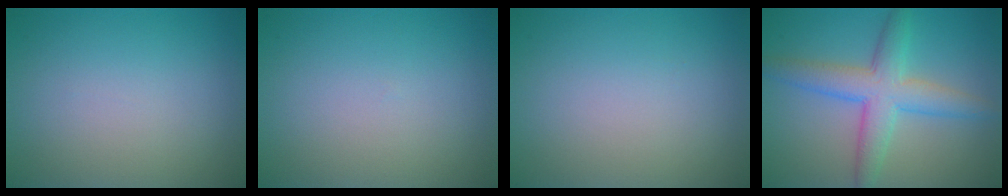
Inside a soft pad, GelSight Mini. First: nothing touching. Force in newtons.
{"total": 0.0}
{"total": 0.0}
{"total": 4.5, "press": 4.5, "slide": 0.2}